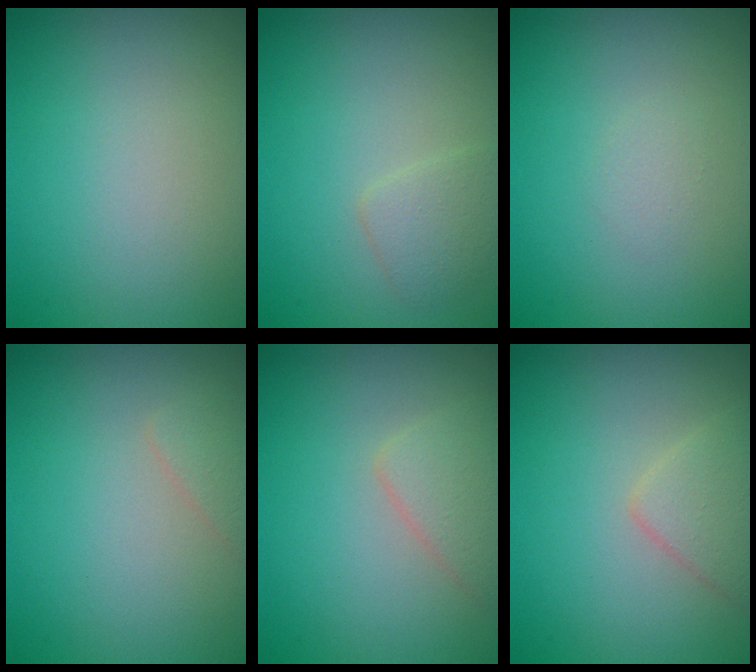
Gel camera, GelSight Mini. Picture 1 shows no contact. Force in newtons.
{"total": 1.7, "press": 1.7, "slide": 0.0}
{"total": 0.7, "press": 0.7, "slide": 0.0}
{"total": 0.9, "press": 0.9, "slide": 0.1}
{"total": 2.2, "press": 2.1, "slide": 0.2}
{"total": 2.1, "press": 2.1, "slide": 0.1}